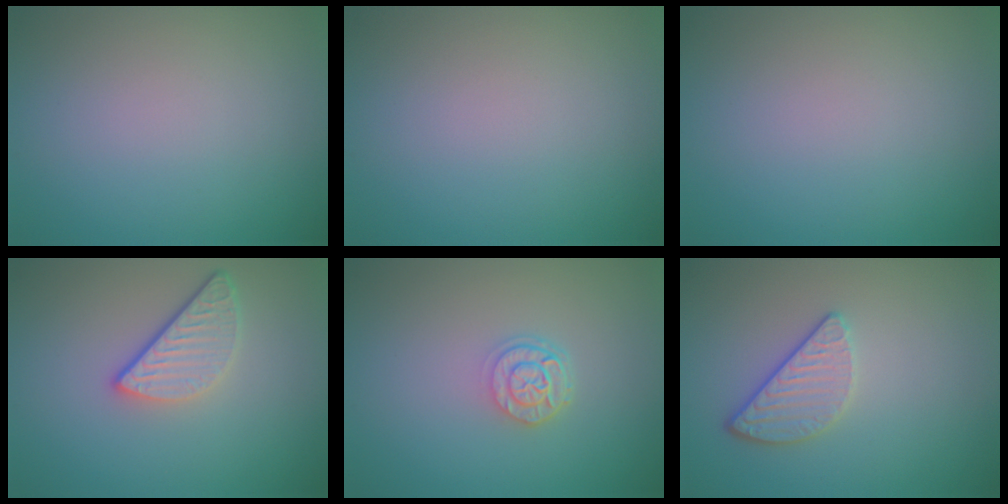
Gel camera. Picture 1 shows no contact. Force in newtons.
{"total": 0.0}
{"total": 0.0}
{"total": 3.3, "press": 2.6, "slide": 2.0}
{"total": 2.4, "press": 1.9, "slide": 1.5}
{"total": 2.6, "press": 2.3, "slide": 1.3}